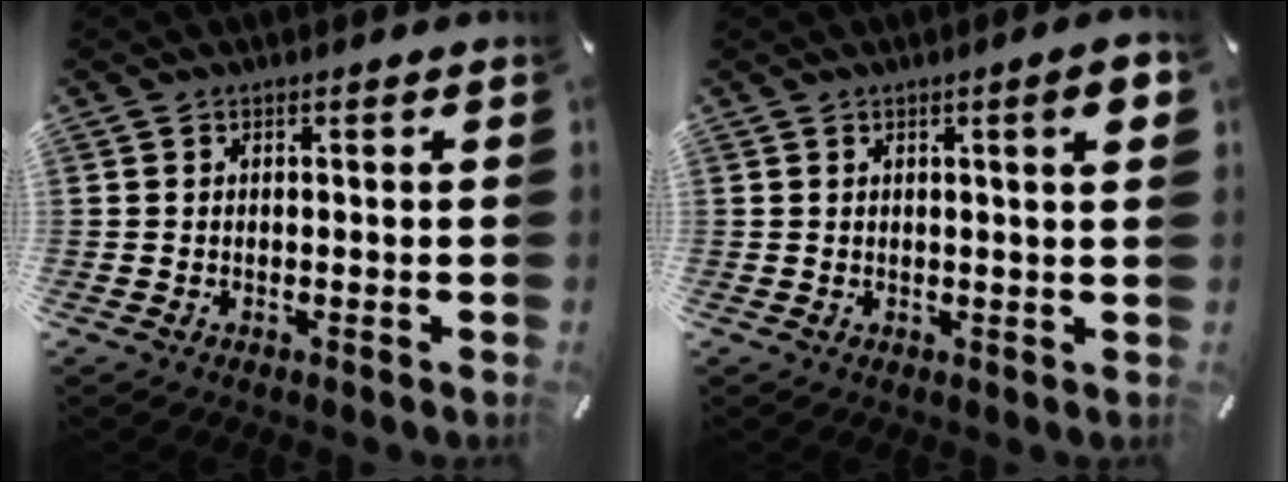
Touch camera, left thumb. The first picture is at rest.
{"total": 5.0, "force": [1.6, 0.6, 4.8], "torque": [-0.074, -0.003, 0.020]}